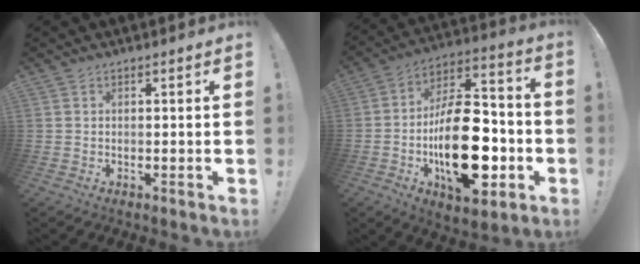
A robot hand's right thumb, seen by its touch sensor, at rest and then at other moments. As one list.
[{"total": 26.9, "force": [-6.0, 13.5, 22.5], "torque": [-0.396, 0.037, -0.082]}]